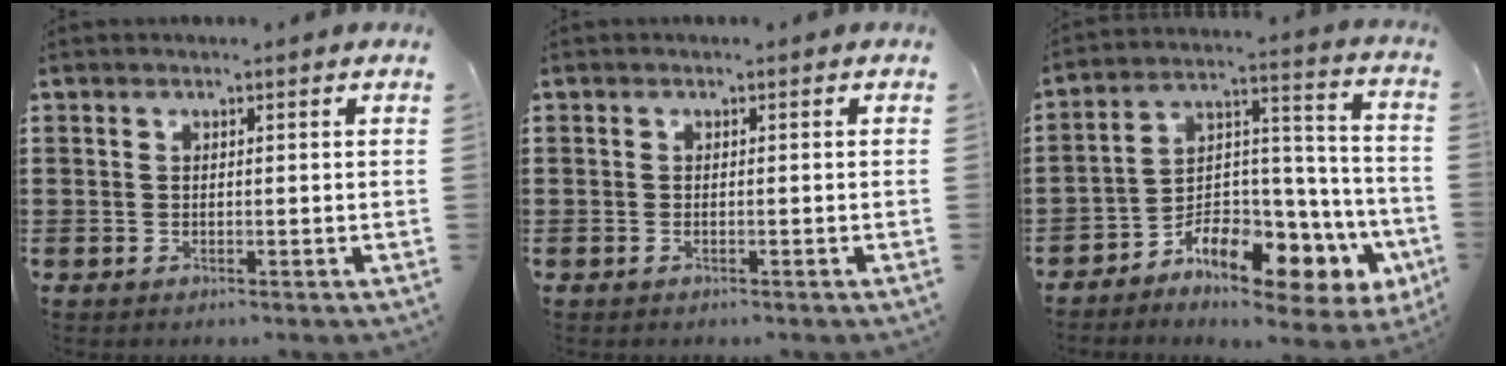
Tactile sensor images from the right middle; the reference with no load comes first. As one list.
[{"total": 0.0}, {"total": 9.2, "force": [-6.9, 4.3, 4.4], "torque": [-0.080, 0.005, -0.122]}]